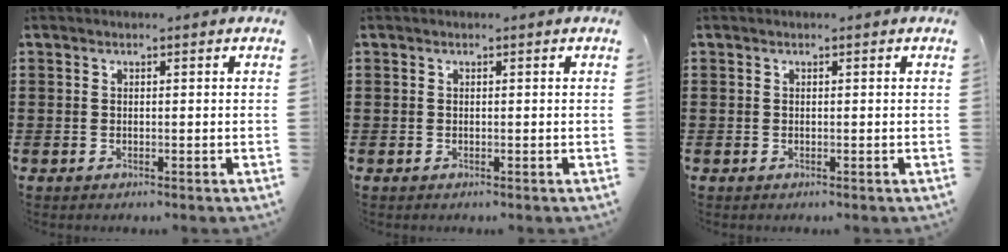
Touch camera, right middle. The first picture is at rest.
{"total": 0.0}
{"total": 0.0}